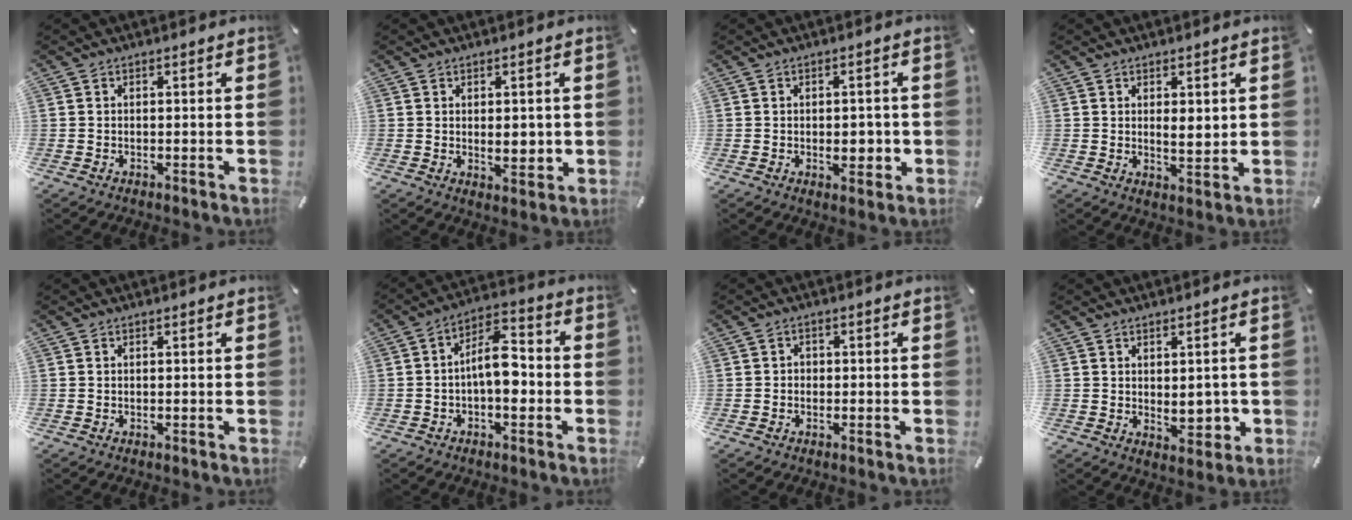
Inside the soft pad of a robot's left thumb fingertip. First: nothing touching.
{"total": 4.0, "force": [0.5, 2.5, 3.1], "torque": [-0.036, -0.005, 0.005]}
{"total": 4.4, "force": [-0.5, 2.9, 3.2], "torque": [-0.034, -0.005, -0.013]}
{"total": 3.6, "force": [1.3, 1.9, 2.7], "torque": [-0.032, -0.008, 0.019]}
{"total": 0.0}
{"total": 9.7, "force": [-1.9, 4.9, 8.2], "torque": [-0.141, 0.013, -0.033]}
{"total": 1.7, "force": [-0.8, 1.4, 0.5], "torque": [-0.008, 0.007, -0.018]}
{"total": 4.6, "force": [0.5, 3.1, 3.4], "torque": [-0.030, -0.006, 0.006]}